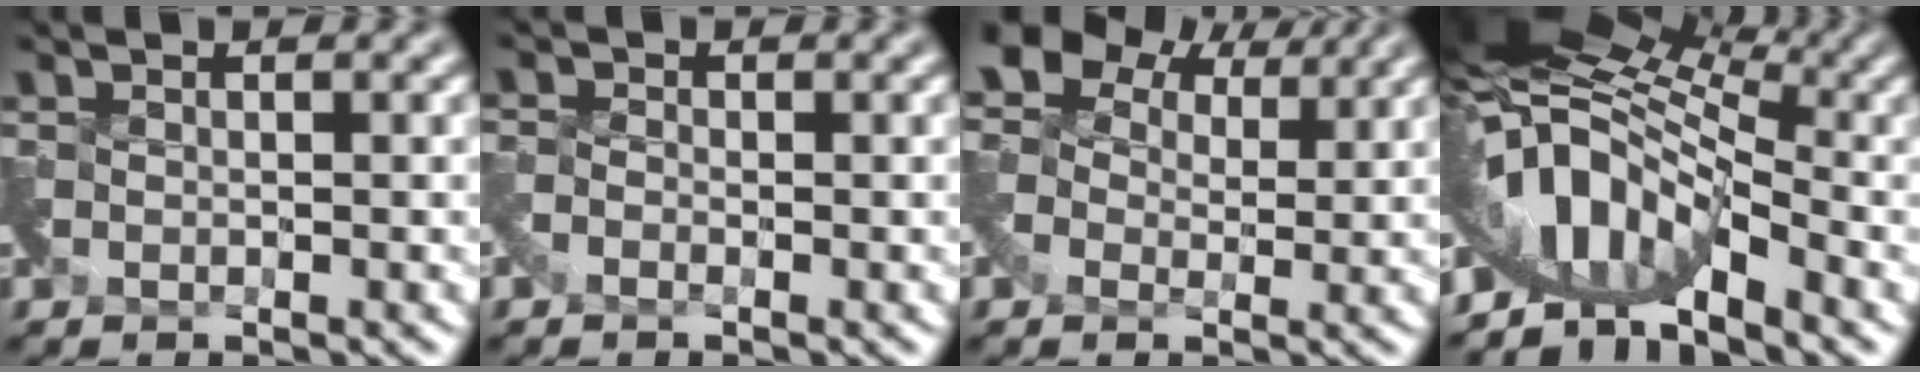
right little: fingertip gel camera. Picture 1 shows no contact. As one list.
[{"total": 0.8, "force": [-0.7, 0.1, -0.3], "torque": [0.001, 0.003, -0.021]}, {"total": 7.0, "force": [2.6, 4.9, 4.2], "torque": [-0.097, 0.033, 0.039]}, {"total": 6.6, "force": [-2.8, 3.2, 5.1], "torque": [-0.077, 0.017, -0.068]}]